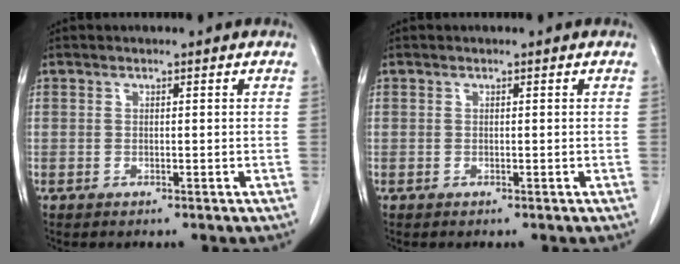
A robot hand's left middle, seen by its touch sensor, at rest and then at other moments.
{"total": 0.0}